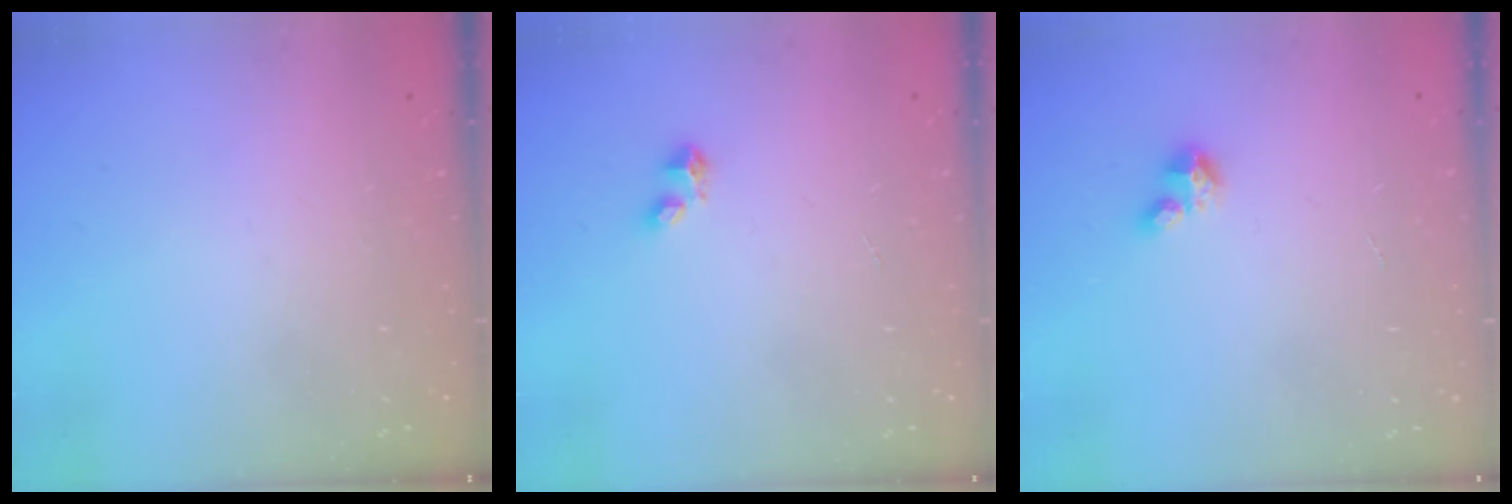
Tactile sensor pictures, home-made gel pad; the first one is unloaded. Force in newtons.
{"total": 3.5, "press": 3.4, "slide": 0.5}
{"total": 2.8, "press": 2.8, "slide": 0.2}